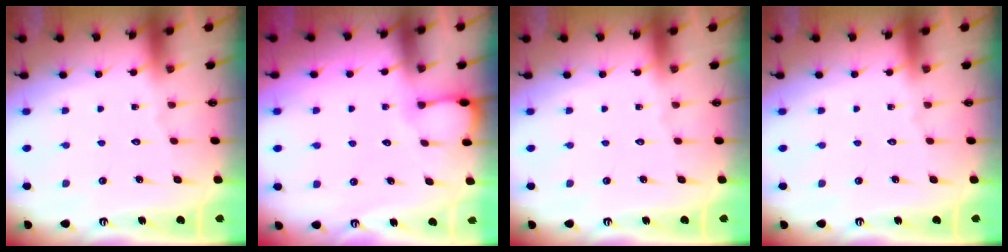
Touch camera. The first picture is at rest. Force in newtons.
{"total": 2.5, "press": 2.5, "slide": 0.2}
{"total": 0.0}
{"total": 0.0}